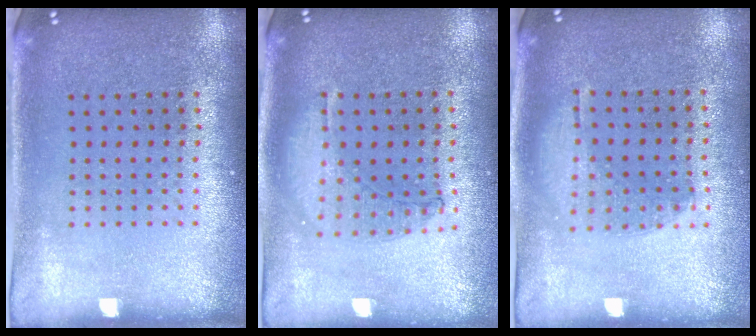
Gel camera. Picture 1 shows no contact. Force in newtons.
{"total": 0.9, "press": 0.9, "slide": 0.2}
{"total": 1.1, "press": 0.9, "slide": 0.5}